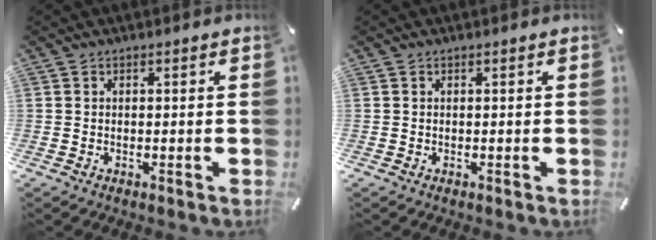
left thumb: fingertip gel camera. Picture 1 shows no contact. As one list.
[{"total": 0.0}]